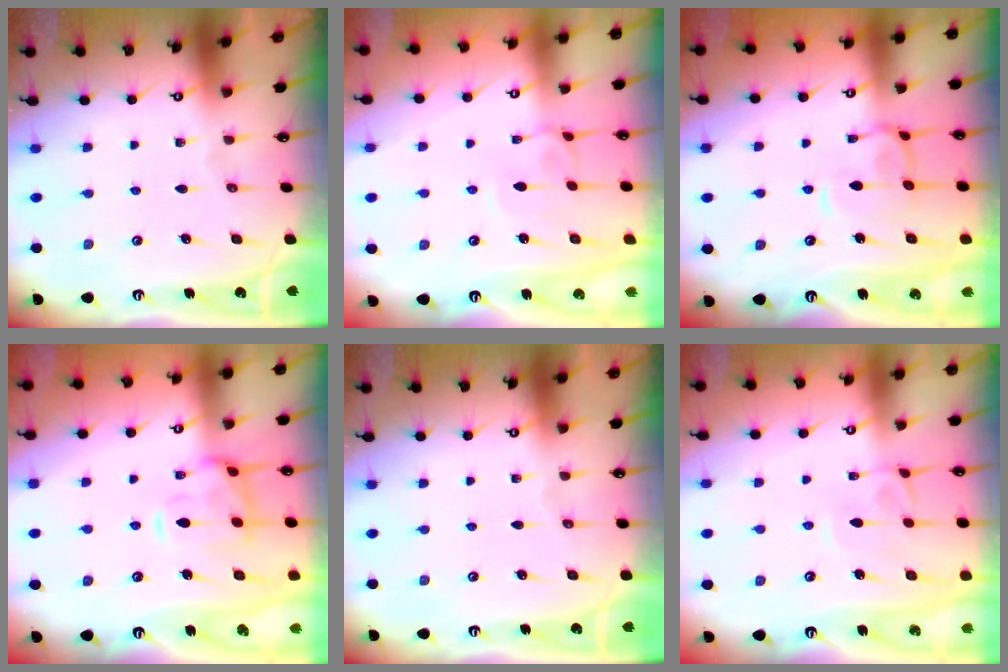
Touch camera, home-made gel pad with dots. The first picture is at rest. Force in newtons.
{"total": 1.7, "press": 1.7, "slide": 0.4}
{"total": 2.2, "press": 2.0, "slide": 0.7}
{"total": 3.8, "press": 3.5, "slide": 1.5}
{"total": 0.0}
{"total": 2.1, "press": 2.1, "slide": 0.3}